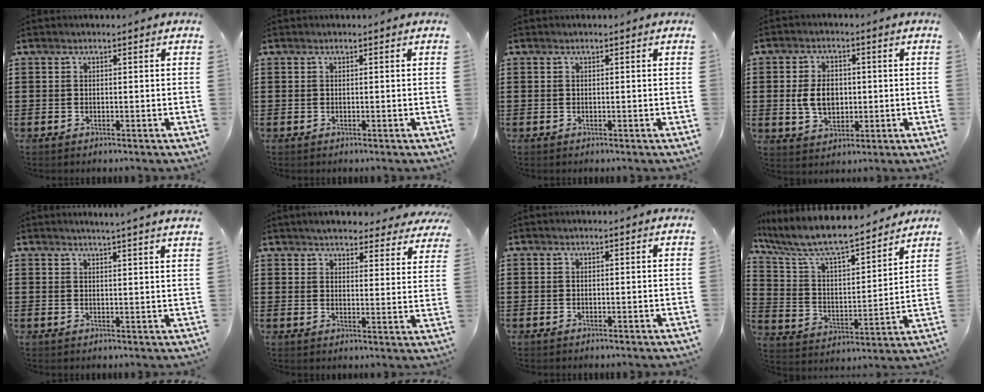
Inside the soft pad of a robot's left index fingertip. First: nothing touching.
{"total": 0.0}
{"total": 0.0}
{"total": 6.4, "force": [-0.3, 4.5, 4.6], "torque": [-0.100, 0.005, -0.012]}
{"total": 2.4, "force": [2.1, -0.8, 0.6], "torque": [-0.015, -0.006, 0.040]}
{"total": 4.3, "force": [4.2, 0.4, 0.7], "torque": [-0.024, -0.021, 0.073]}
{"total": 0.0}
{"total": 8.2, "force": [7.3, 1.3, 3.6], "torque": [-0.105, -0.057, 0.121]}